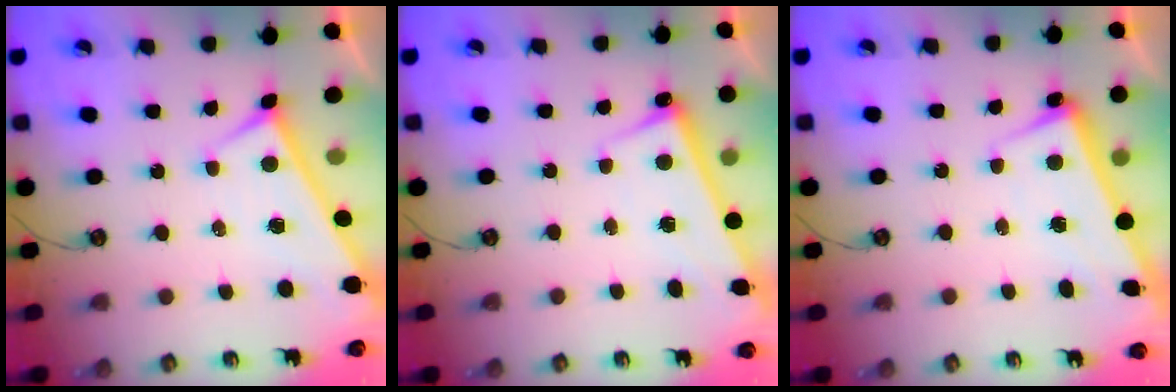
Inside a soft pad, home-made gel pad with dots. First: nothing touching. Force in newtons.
{"total": 2.8, "press": 2.8, "slide": 0.5}
{"total": 2.3, "press": 2.1, "slide": 0.9}